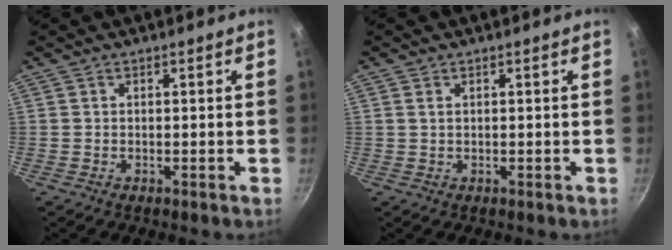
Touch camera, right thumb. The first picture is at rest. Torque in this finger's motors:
{"motor_torque": [-0.33, -0.30, 0.30, 0.25, 0.01]}